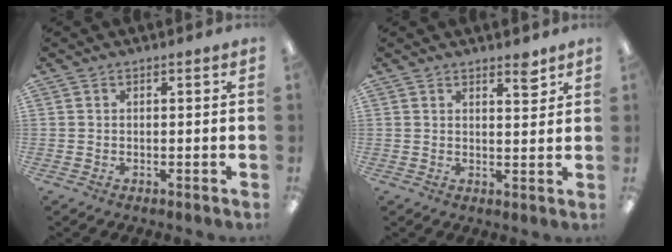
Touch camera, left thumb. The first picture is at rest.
{"total": 3.8, "force": [3.0, 0.9, 2.2], "torque": [-0.017, -0.021, 0.046]}